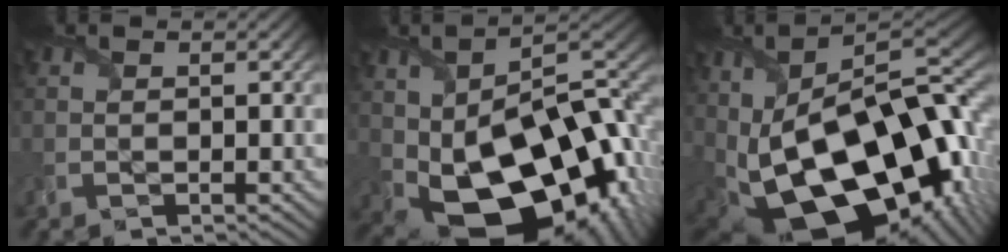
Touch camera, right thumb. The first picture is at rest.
{"total": 21.5, "force": [-3.6, 13.0, 16.7], "torque": [-0.291, -0.044, -0.027]}
{"total": 23.1, "force": [-2.4, 13.6, 18.6], "torque": [-0.322, -0.018, -0.032]}